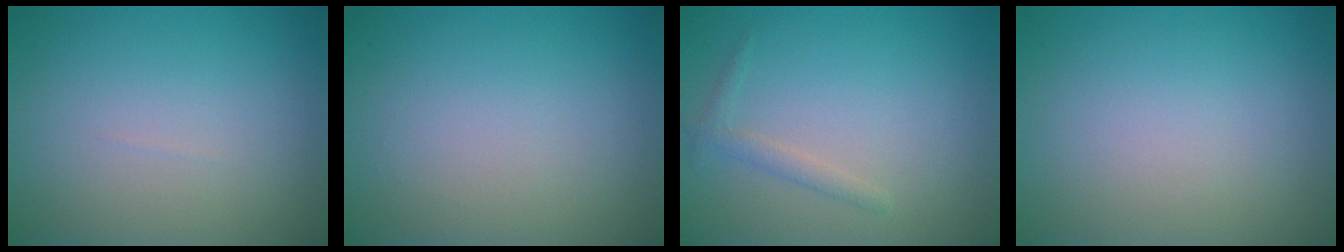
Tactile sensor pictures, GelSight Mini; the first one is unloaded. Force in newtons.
{"total": 0.0}
{"total": 1.3, "press": 1.3, "slide": 0.0}
{"total": 0.0}